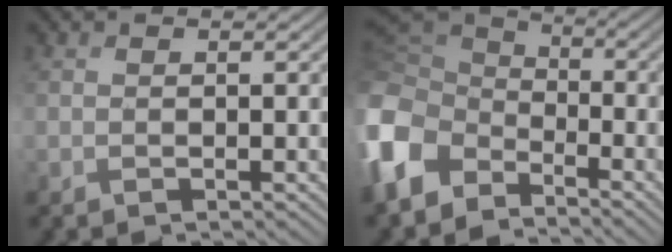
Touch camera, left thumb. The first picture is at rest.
{"total": 11.2, "force": [-4.9, 7.7, 6.5], "torque": [-0.201, -0.018, -0.112]}